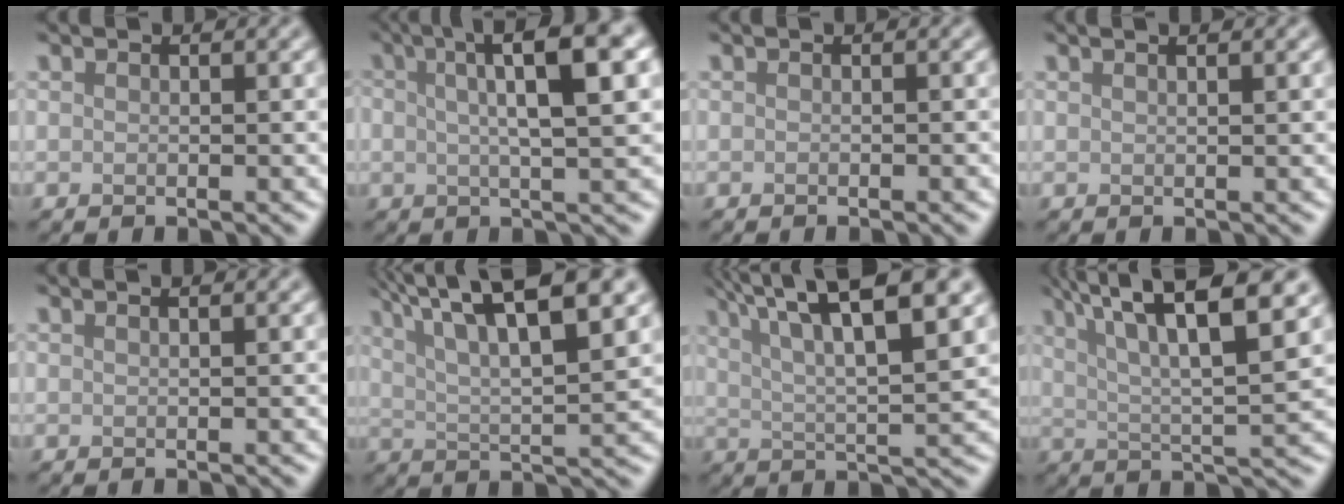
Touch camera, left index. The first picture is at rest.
{"total": 8.0, "force": [2.3, 1.9, 7.5], "torque": [-0.086, 0.020, 0.027]}
{"total": 0.6, "force": [-0.3, 0.1, 0.5], "torque": [-0.006, -0.001, -0.007]}
{"total": 2.3, "force": [1.4, 1.0, 1.6], "torque": [-0.003, 0.002, -0.006]}
{"total": 1.4, "force": [0.9, 0.5, 0.9], "torque": [-0.007, 0.000, 0.003]}
{"total": 10.9, "force": [6.0, 2.9, 8.7], "torque": [-0.125, 0.024, 0.081]}
{"total": 10.7, "force": [5.8, 2.6, 8.6], "torque": [-0.128, 0.024, 0.086]}
{"total": 11.6, "force": [5.8, 2.8, 9.6], "torque": [-0.146, 0.022, 0.089]}